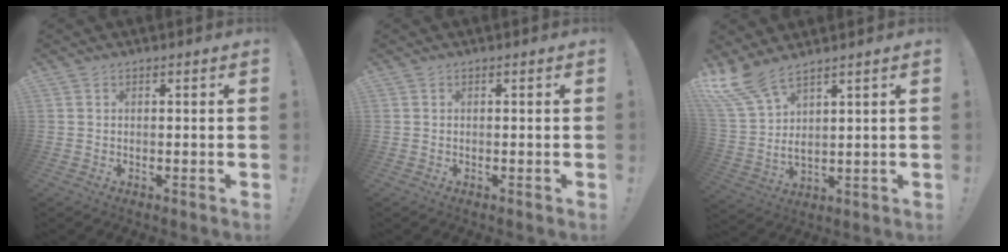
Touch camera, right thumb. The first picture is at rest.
{"total": 0.0}
{"total": 9.6, "force": [7.5, 2.3, 5.5], "torque": [-0.124, -0.037, 0.145]}